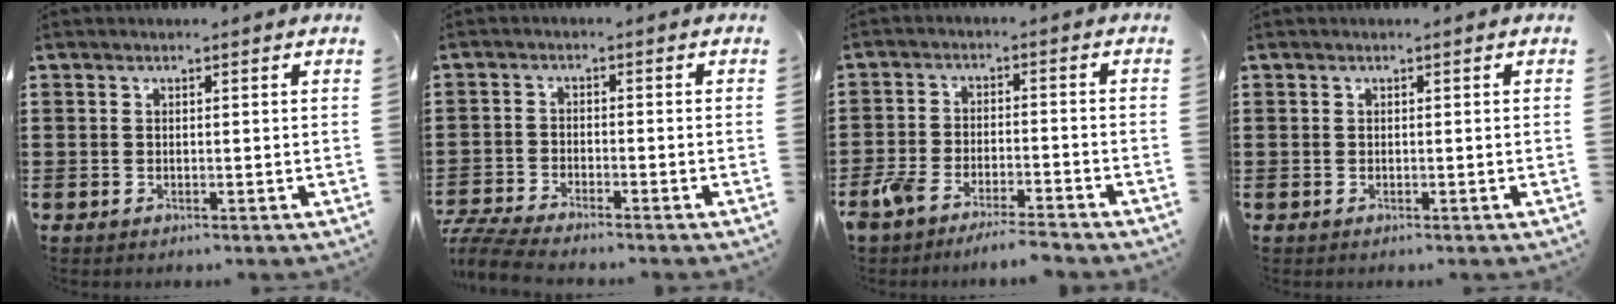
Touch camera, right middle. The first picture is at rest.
{"total": 4.7, "force": [-4.6, 0.2, 1.2], "torque": [-0.045, -0.008, -0.097]}
{"total": 5.3, "force": [-4.8, 0.7, 2.0], "torque": [-0.061, -0.007, -0.100]}
{"total": 0.0}